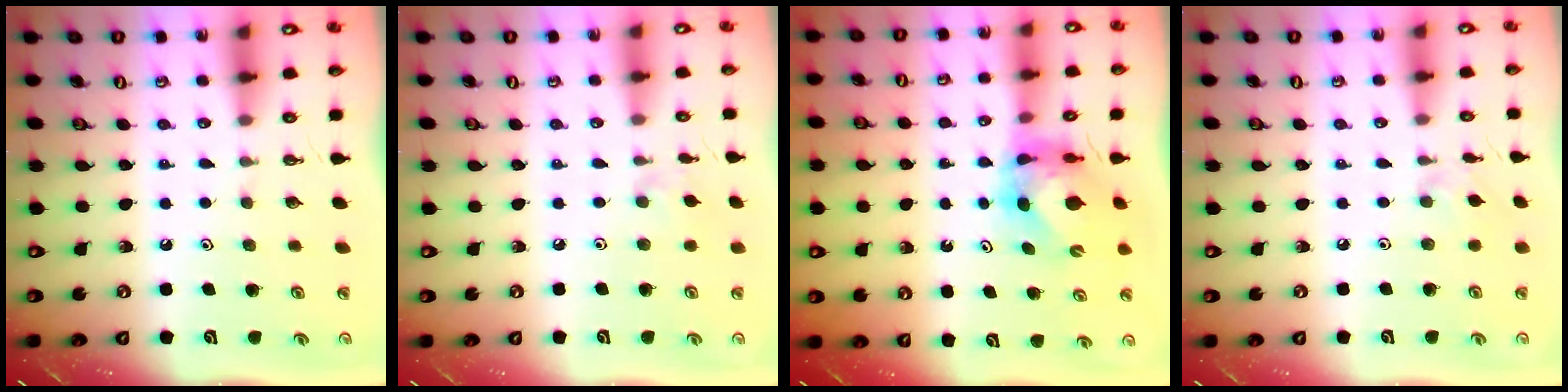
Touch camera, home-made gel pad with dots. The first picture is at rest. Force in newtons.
{"total": 2.1, "press": 2.0, "slide": 0.4}
{"total": 7.0, "press": 7.0, "slide": 0.9}
{"total": 1.8, "press": 1.7, "slide": 0.5}